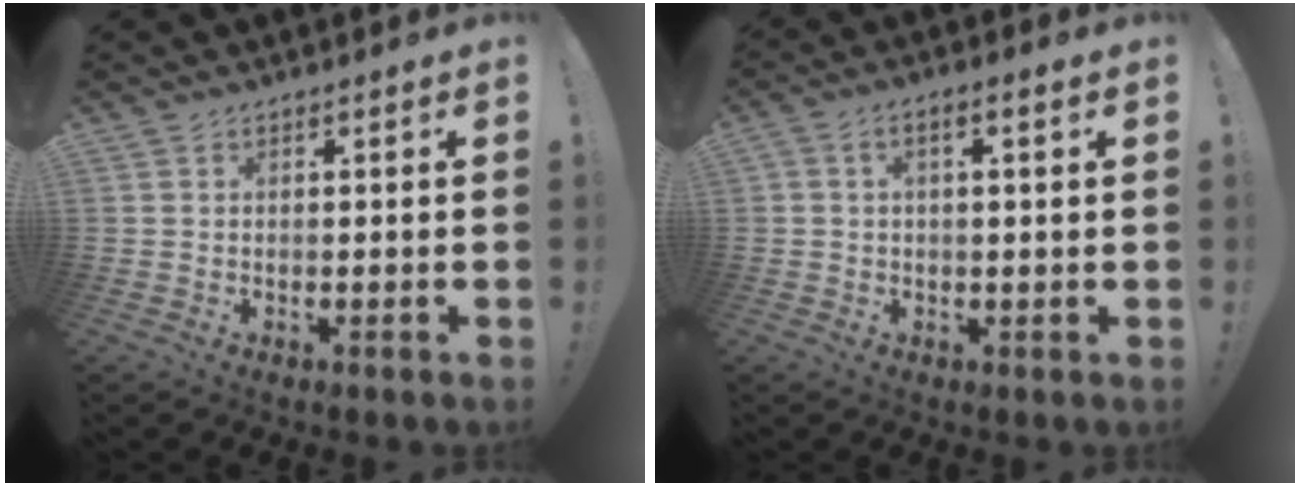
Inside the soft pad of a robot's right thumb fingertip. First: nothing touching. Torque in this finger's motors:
{"motor_torque": [2.36, 2.52, 1.01, -0.32, 0.28]}